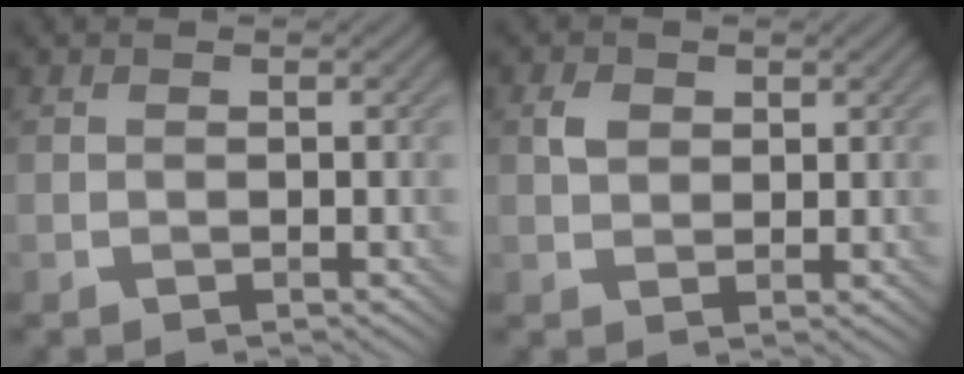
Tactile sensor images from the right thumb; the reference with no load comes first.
{"total": 2.2, "force": [0.8, 1.6, 1.2], "torque": [-0.029, 0.002, 0.015]}